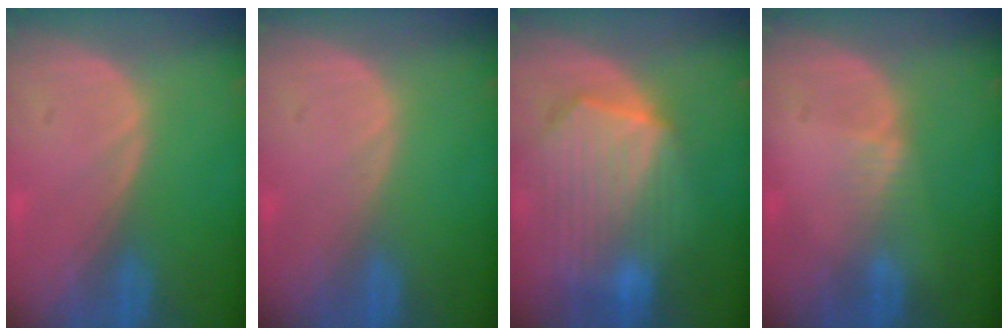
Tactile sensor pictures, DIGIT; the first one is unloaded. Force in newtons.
{"total": 0.0}
{"total": 10.4, "press": 9.1, "slide": 5.1}
{"total": 1.3, "press": 1.3, "slide": 0.2}